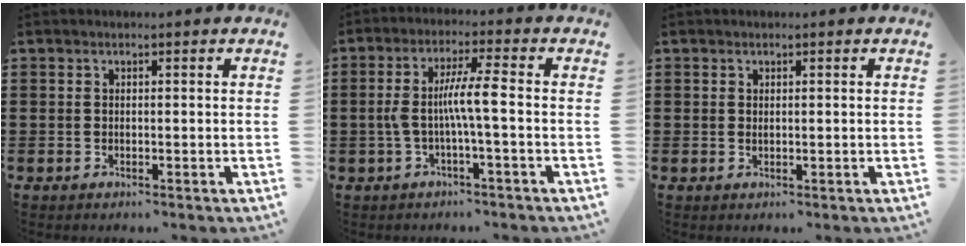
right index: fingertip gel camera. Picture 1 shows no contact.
{"total": 6.3, "force": [-0.8, 0.1, 6.2], "torque": [-0.129, -0.004, -0.026]}
{"total": 0.5, "force": [0.4, 0.3, 0.1], "torque": [-0.004, 0.002, 0.007]}